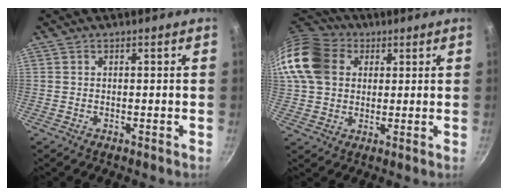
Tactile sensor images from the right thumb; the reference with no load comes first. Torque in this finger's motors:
{"motor_torque": [1.09, 1.75, 0.77, -0.36, 0.24]}